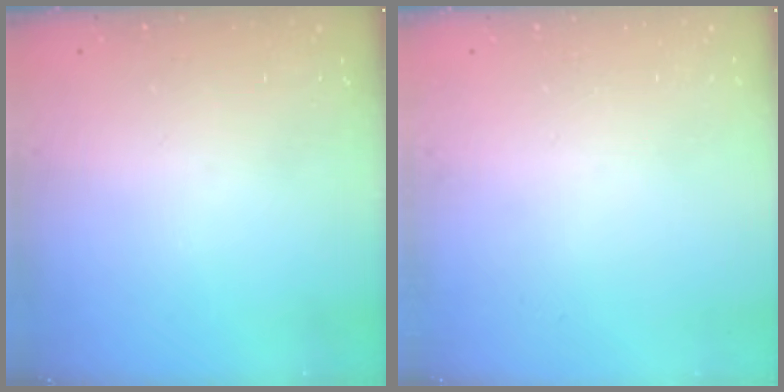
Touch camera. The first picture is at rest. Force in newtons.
{"total": 0.0}